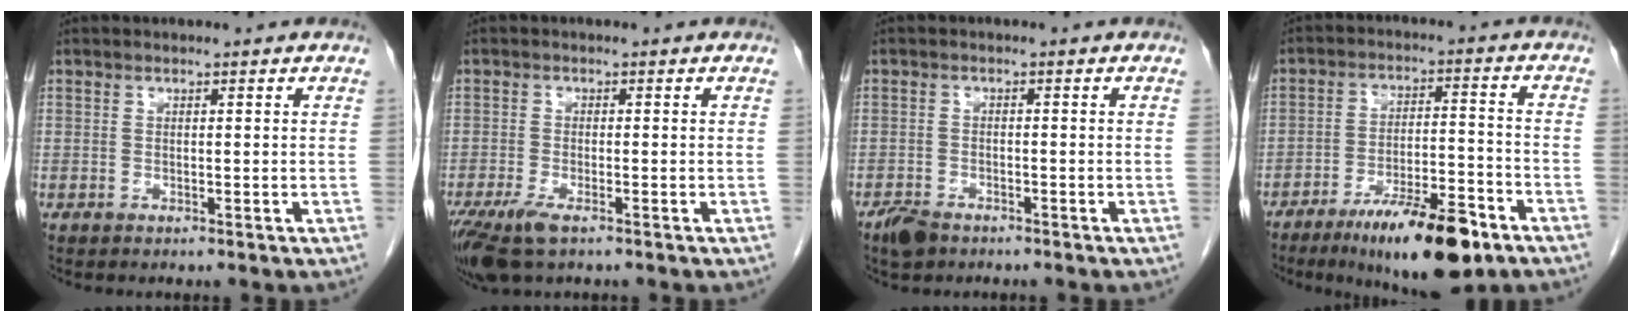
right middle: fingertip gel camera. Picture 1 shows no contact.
{"total": 6.3, "force": [-4.1, 1.9, 4.4], "torque": [-0.088, -0.017, -0.072]}
{"total": 3.3, "force": [-2.5, 1.6, 1.4], "torque": [-0.029, -0.001, -0.040]}
{"total": 14.1, "force": [-9.1, 3.0, 10.4], "torque": [-0.160, -0.009, -0.144]}